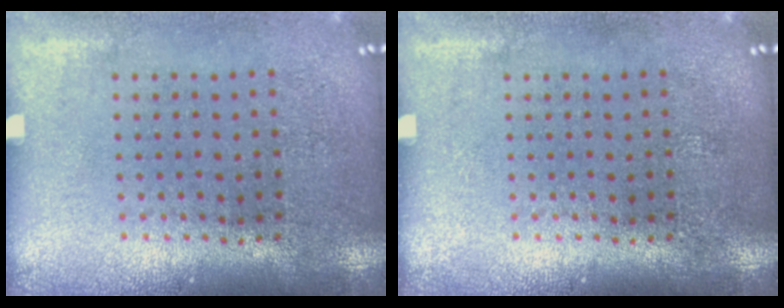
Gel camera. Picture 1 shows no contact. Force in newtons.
{"total": 0.0}